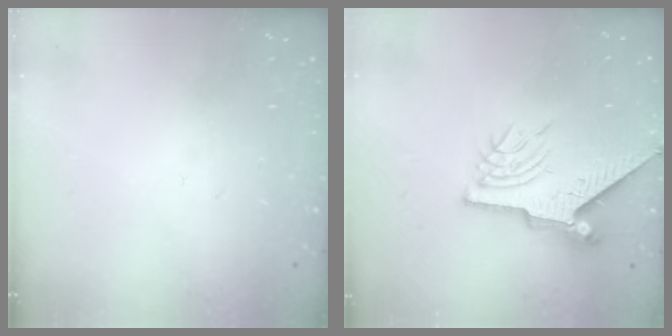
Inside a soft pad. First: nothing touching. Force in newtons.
{"total": 9.2, "press": 9.1, "slide": 1.1}